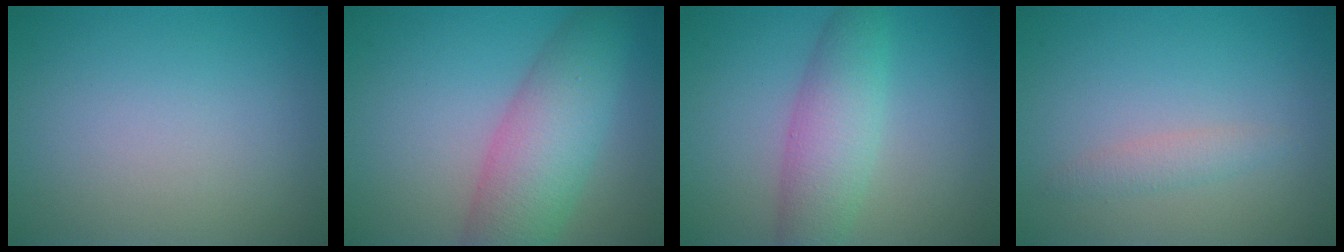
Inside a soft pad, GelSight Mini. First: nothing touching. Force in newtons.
{"total": 7.1, "press": 7.1, "slide": 0.1}
{"total": 4.6, "press": 4.6, "slide": 0.1}
{"total": 1.4, "press": 1.4, "slide": 0.0}